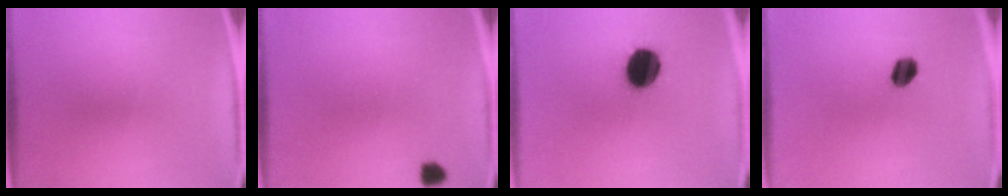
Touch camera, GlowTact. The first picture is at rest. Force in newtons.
{"total": 2.0}
{"total": 12.2}
{"total": 4.9}